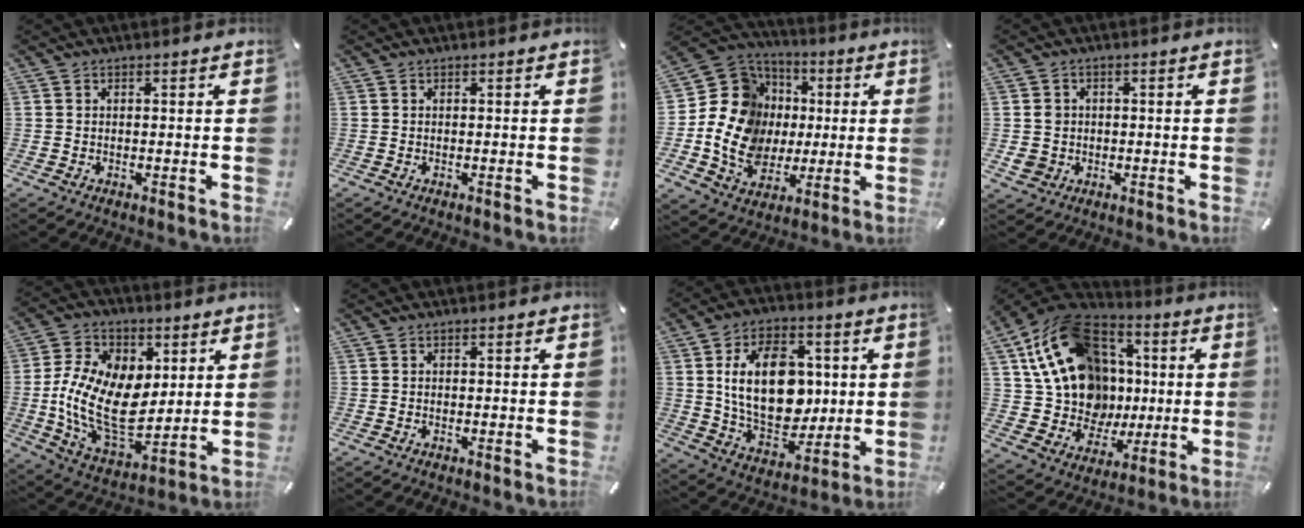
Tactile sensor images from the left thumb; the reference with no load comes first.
{"total": 0.0}
{"total": 18.3, "force": [-1.3, 16.3, 8.2], "torque": [-0.155, 0.001, -0.019]}
{"total": 4.2, "force": [-0.2, 4.2, 0.8], "torque": [-0.019, 0.002, -0.004]}
{"total": 19.5, "force": [1.0, 13.7, 13.9], "torque": [-0.297, -0.012, 0.027]}
{"total": 0.0}
{"total": 18.3, "force": [2.4, 12.6, 13.1], "torque": [-0.236, 0.002, 0.045]}
{"total": 21.6, "force": [4.5, 18.1, 10.8], "torque": [-0.192, -0.028, 0.101]}